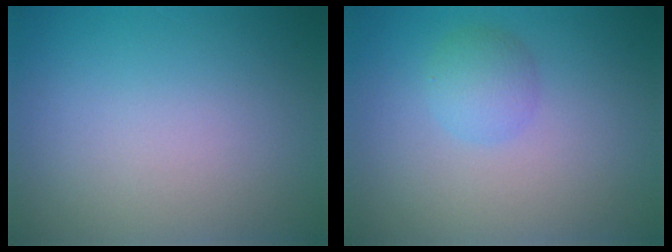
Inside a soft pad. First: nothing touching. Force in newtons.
{"total": 2.1, "press": 2.1, "slide": 0.0}